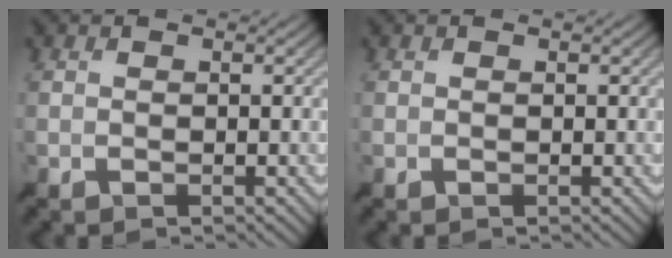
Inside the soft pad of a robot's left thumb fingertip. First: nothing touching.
{"total": 0.0}